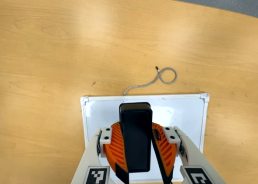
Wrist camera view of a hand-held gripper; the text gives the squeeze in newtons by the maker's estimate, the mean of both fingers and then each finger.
{"total": 10.9, "left": 10.7, "right": 11.1}